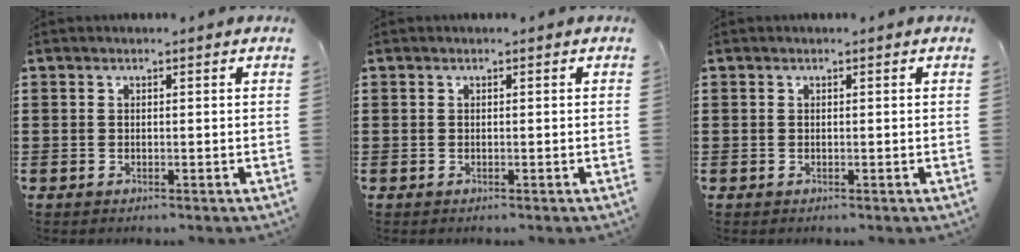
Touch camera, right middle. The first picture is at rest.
{"total": 0.0}
{"total": 0.0}